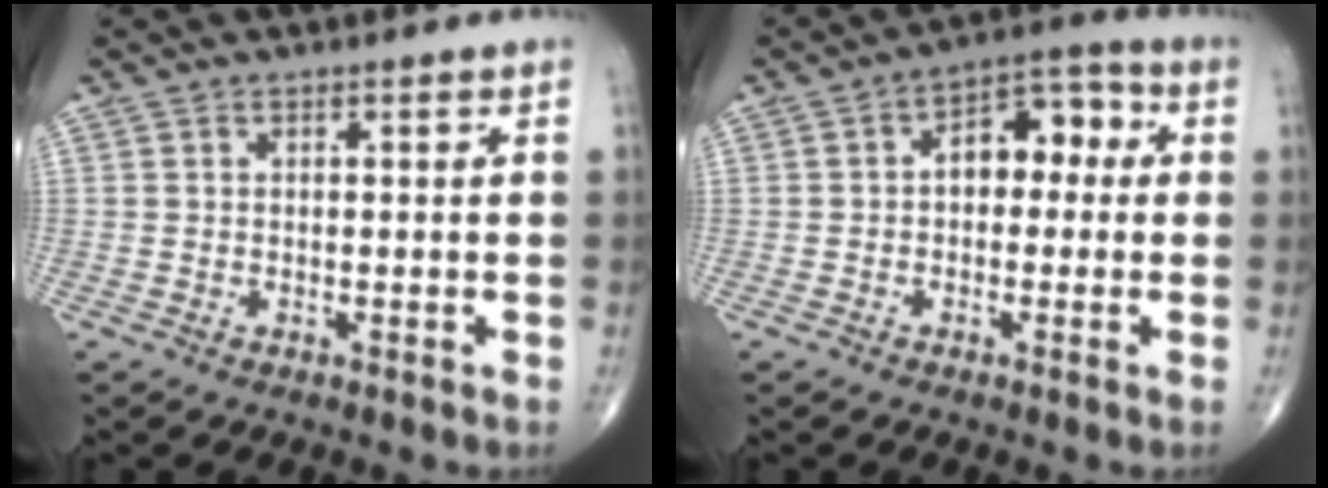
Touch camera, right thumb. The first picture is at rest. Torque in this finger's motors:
{"motor_torque": [0.98, 1.16, 0.59, -0.26, 0.03]}